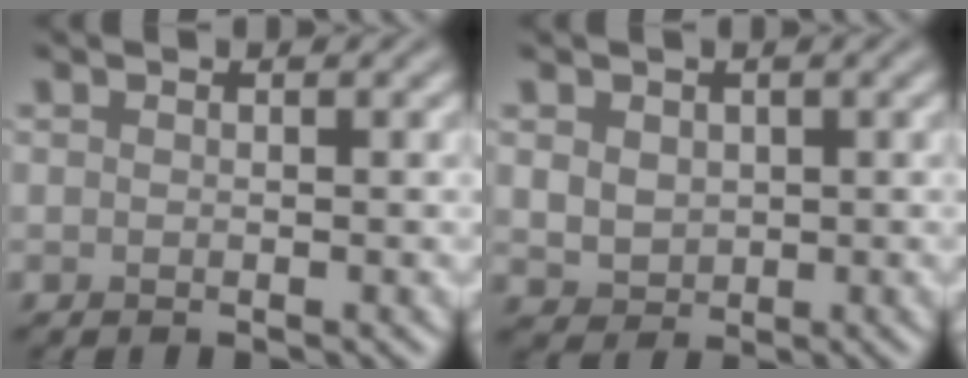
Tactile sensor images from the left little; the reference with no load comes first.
{"total": 2.3, "force": [0.5, 1.9, 1.2], "torque": [-0.027, -0.005, 0.014]}